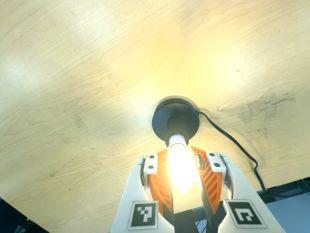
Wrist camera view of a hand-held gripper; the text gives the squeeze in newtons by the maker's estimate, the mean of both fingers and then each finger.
{"total": 14.1, "left": 12.7, "right": 15.5}